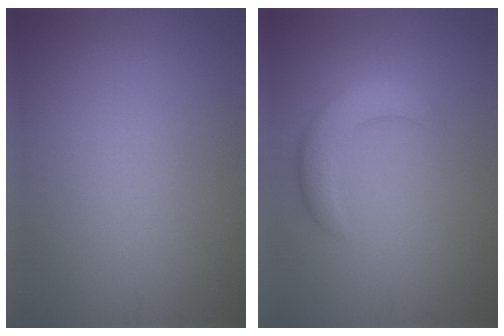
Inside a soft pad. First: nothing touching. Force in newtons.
{"total": 3.5, "press": 3.5, "slide": 0.1}